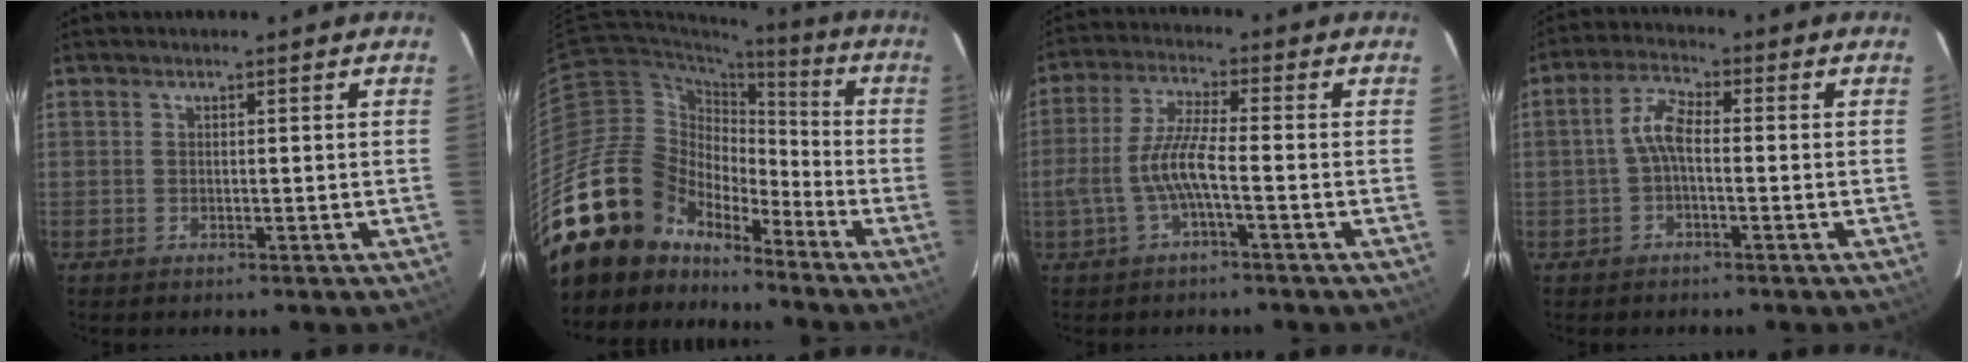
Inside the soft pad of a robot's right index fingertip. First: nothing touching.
{"total": 21.3, "force": [-15.2, 12.9, 7.4], "torque": [-0.155, 0.024, -0.262]}
{"total": 7.3, "force": [-2.4, 0.6, 6.9], "torque": [-0.153, 0.003, -0.041]}
{"total": 4.2, "force": [-1.0, 1.4, 3.8], "torque": [-0.086, 0.016, -0.022]}